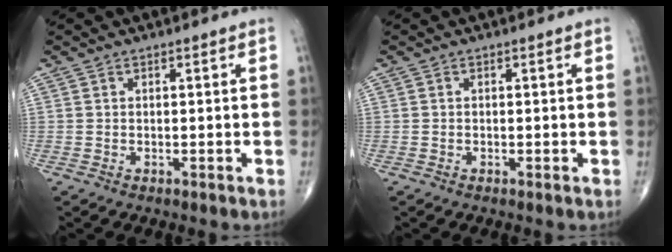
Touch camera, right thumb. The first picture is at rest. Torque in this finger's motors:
{"motor_torque": [0.29, -0.01, -0.04, -0.29, 0.02]}